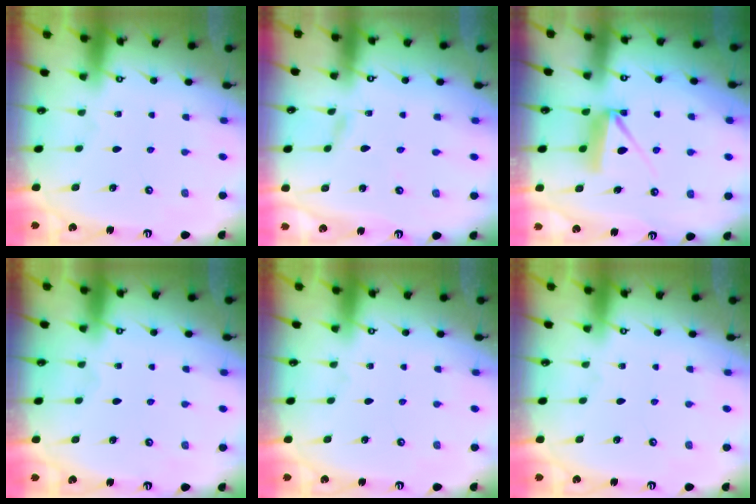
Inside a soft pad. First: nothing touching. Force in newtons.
{"total": 1.5, "press": 1.5, "slide": 0.1}
{"total": 7.5, "press": 7.5, "slide": 0.5}
{"total": 0.0}
{"total": 0.0}
{"total": 0.0}